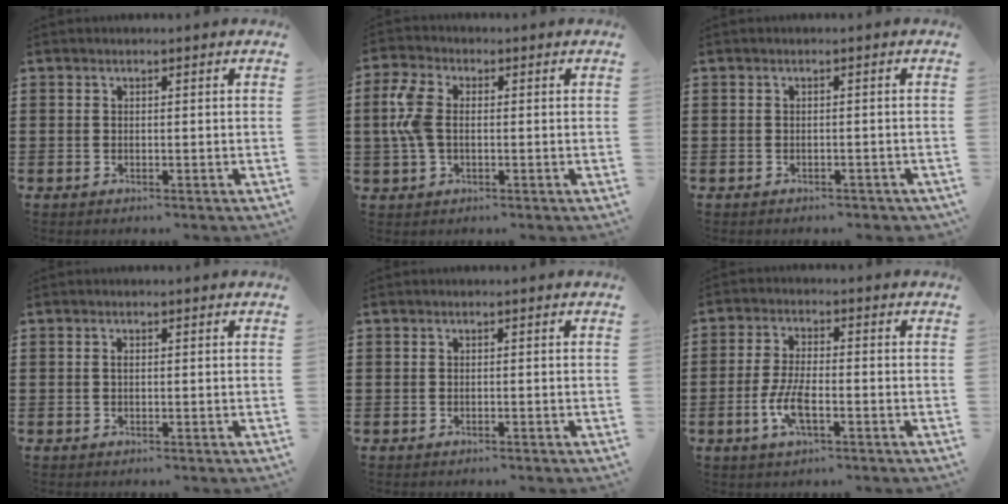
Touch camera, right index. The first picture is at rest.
{"total": 6.4, "force": [0.3, 3.8, 5.2], "torque": [-0.139, -0.001, -0.004]}
{"total": 0.9, "force": [-0.8, 0.2, 0.2], "torque": [-0.008, -0.003, -0.018]}
{"total": 0.6, "force": [0.0, 0.2, 0.6], "torque": [-0.012, -0.003, 0.001]}
{"total": 0.0}
{"total": 5.6, "force": [-2.0, 1.8, 4.9], "torque": [-0.107, -0.005, -0.042]}